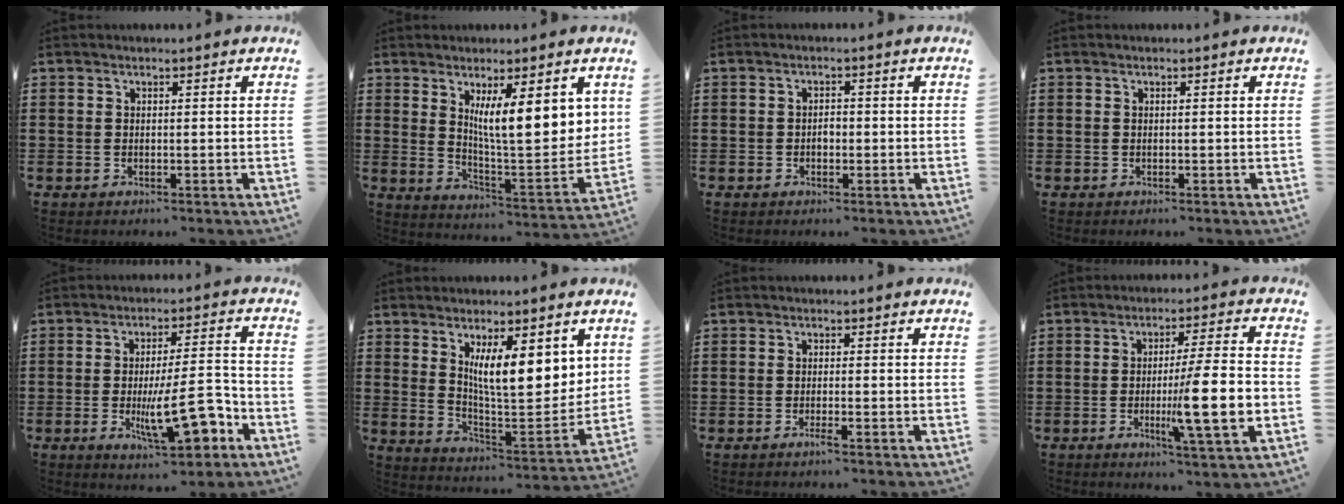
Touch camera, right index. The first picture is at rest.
{"total": 10.1, "force": [4.2, 1.8, 9.0], "torque": [-0.146, -0.029, 0.064]}
{"total": 1.4, "force": [-0.4, 0.8, 1.1], "torque": [-0.023, 0.001, -0.009]}
{"total": 0.0}
{"total": 13.2, "force": [-4.0, 4.2, 11.8], "torque": [-0.197, -0.006, -0.067]}
{"total": 10.2, "force": [4.3, 2.8, 8.8], "torque": [-0.152, -0.024, 0.070]}
{"total": 1.7, "force": [-1.0, -0.1, 1.4], "torque": [-0.030, -0.006, -0.021]}
{"total": 12.0, "force": [-2.7, 0.9, 11.7], "torque": [-0.183, -0.014, -0.050]}